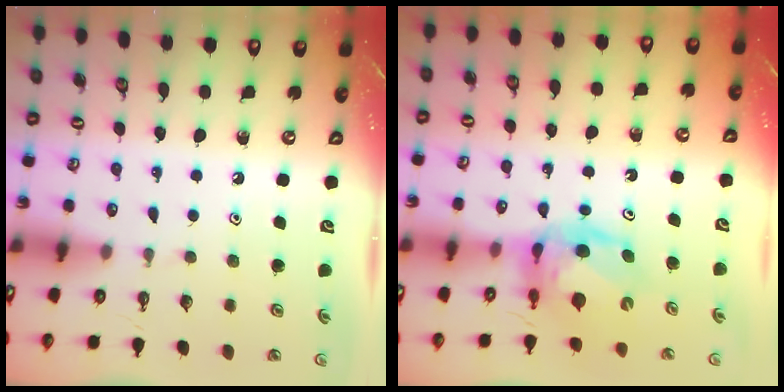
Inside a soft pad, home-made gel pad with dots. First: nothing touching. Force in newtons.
{"total": 7.9, "press": 7.8, "slide": 1.1}